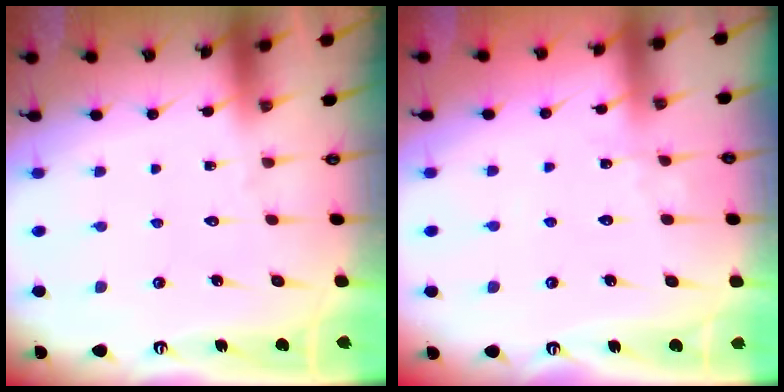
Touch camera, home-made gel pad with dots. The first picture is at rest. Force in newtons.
{"total": 3.3, "press": 3.3, "slide": 0.3}